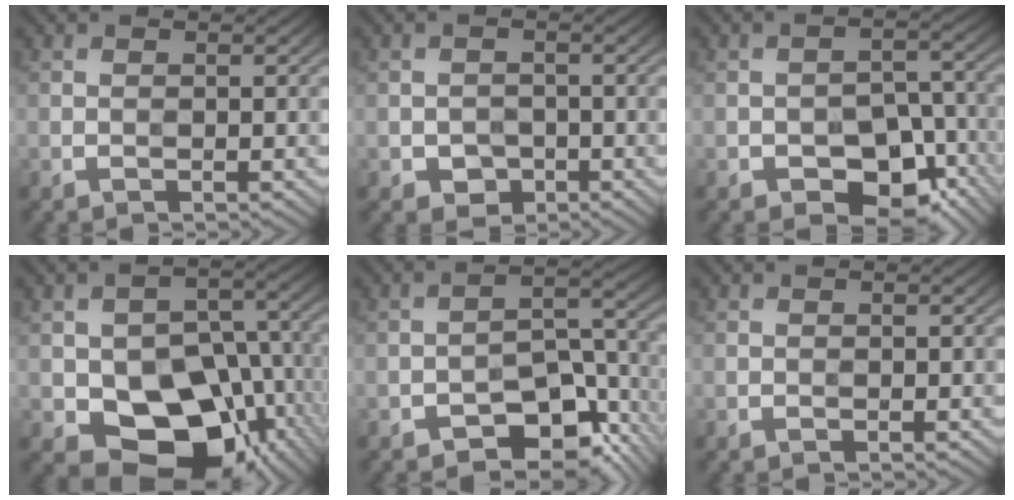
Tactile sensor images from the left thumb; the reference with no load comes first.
{"total": 2.5, "force": [-1.3, 2.0, 0.9], "torque": [-0.014, -0.008, -0.025]}
{"total": 9.6, "force": [-5.3, 5.5, 5.8], "torque": [-0.086, -0.006, -0.087]}
{"total": 15.3, "force": [-4.4, 10.3, 10.4], "torque": [-0.166, -0.030, -0.067]}
{"total": 9.2, "force": [-5.7, 4.6, 5.6], "torque": [-0.067, -0.006, -0.101]}
{"total": 0.0}